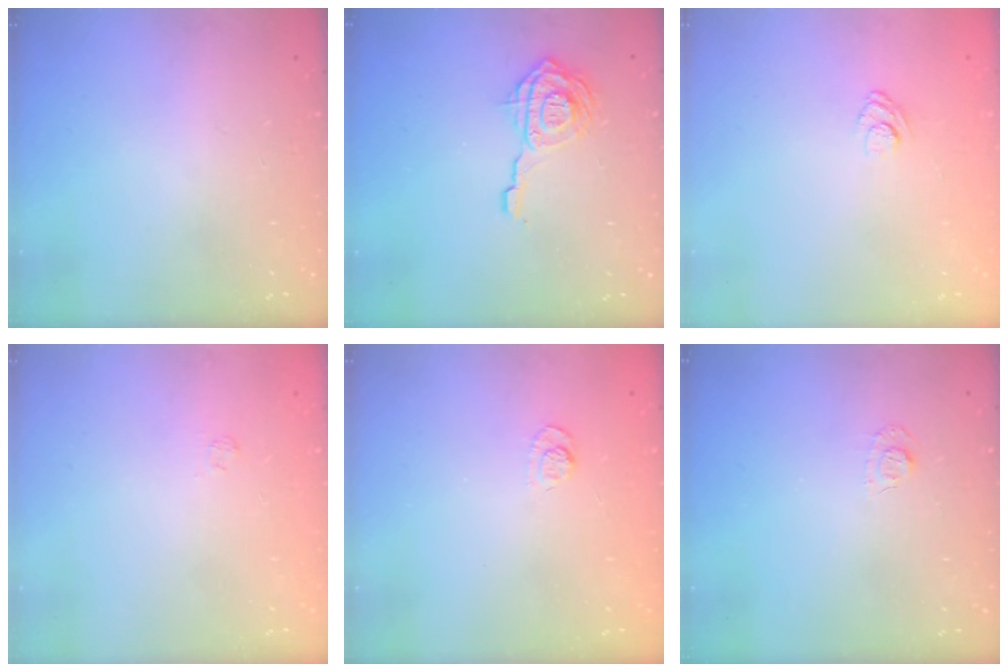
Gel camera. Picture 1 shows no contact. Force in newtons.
{"total": 11.2, "press": 11.1, "slide": 0.9}
{"total": 3.8, "press": 3.5, "slide": 1.4}
{"total": 1.7, "press": 1.2, "slide": 1.1}
{"total": 3.6, "press": 3.3, "slide": 1.4}
{"total": 5.5, "press": 5.4, "slide": 0.6}